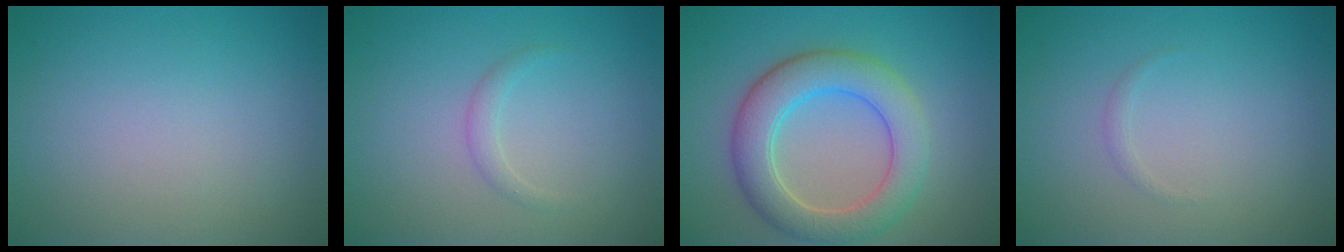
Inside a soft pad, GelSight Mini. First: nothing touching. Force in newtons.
{"total": 1.1, "press": 1.1, "slide": 0.1}
{"total": 6.3, "press": 6.3, "slide": 0.2}
{"total": 0.6, "press": 0.6, "slide": 0.0}